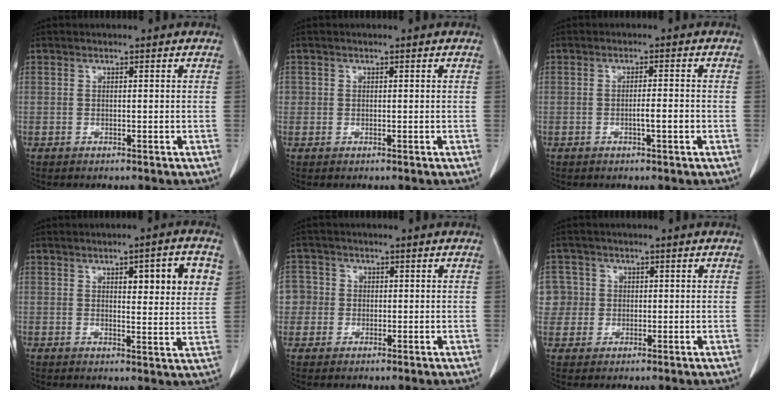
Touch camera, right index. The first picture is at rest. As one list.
[{"total": 0.7, "force": [0.0, 0.7, 0.0], "torque": [0.009, 0.004, -0.002]}, {"total": 2.3, "force": [-0.8, 0.1, 2.2], "torque": [-0.038, 0.000, -0.013]}, {"total": 8.9, "force": [3.3, 1.7, 8.0], "torque": [-0.104, 0.005, 0.043]}, {"total": 4.1, "force": [0.0, 4.1, 0.0], "torque": [0.009, 0.014, -0.002]}, {"total": 5.3, "force": [0.9, 5.2, 0.0], "torque": [0.005, 0.019, 0.020]}]